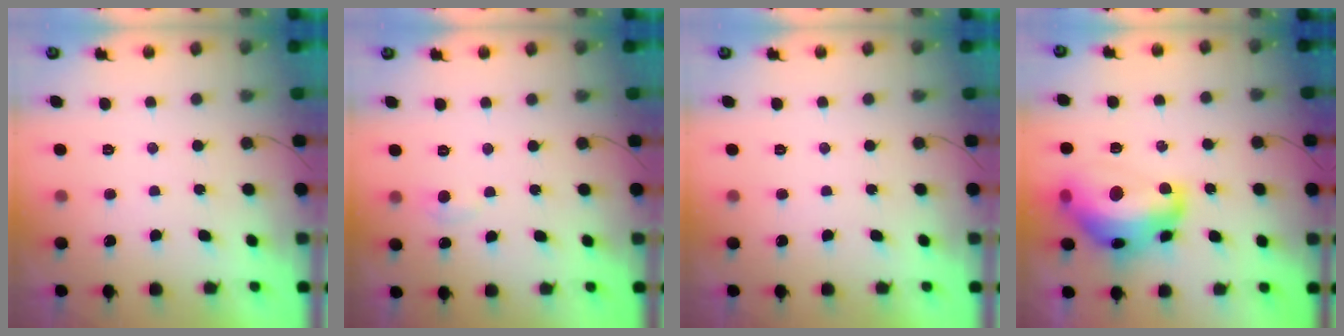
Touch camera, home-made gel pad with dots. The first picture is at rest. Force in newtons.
{"total": 5.1, "press": 5.0, "slide": 0.6}
{"total": 0.0}
{"total": 19.1, "press": 19.0, "slide": 1.4}